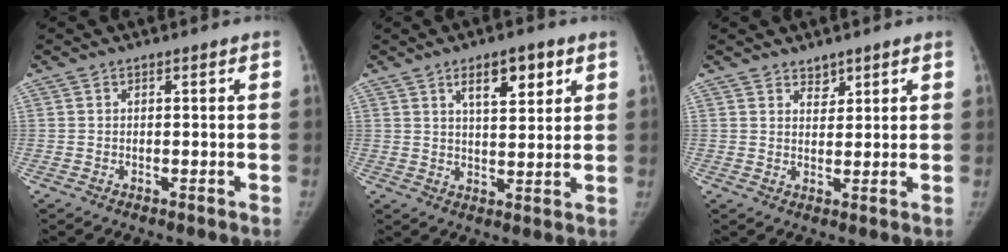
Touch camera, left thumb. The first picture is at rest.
{"total": 7.8, "force": [4.1, 3.2, 5.9], "torque": [-0.070, -0.023, 0.064]}
{"total": 2.6, "force": [2.0, 1.5, 0.4], "torque": [0.012, -0.014, 0.030]}